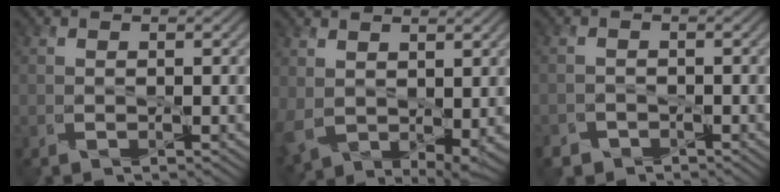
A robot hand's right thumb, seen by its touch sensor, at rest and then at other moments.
{"total": 7.8, "force": [0.1, 5.6, 5.4], "torque": [-0.141, -0.038, 0.027]}
{"total": 1.6, "force": [-1.4, 0.8, -0.3], "torque": [0.011, -0.002, -0.031]}